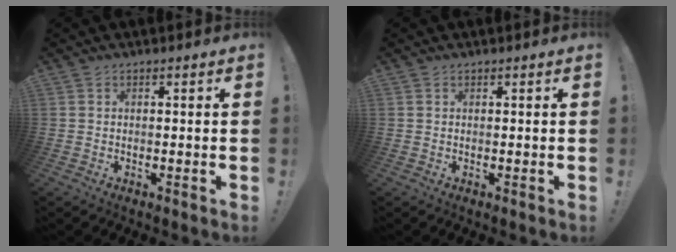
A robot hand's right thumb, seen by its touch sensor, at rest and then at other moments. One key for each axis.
{"total": 0.0}